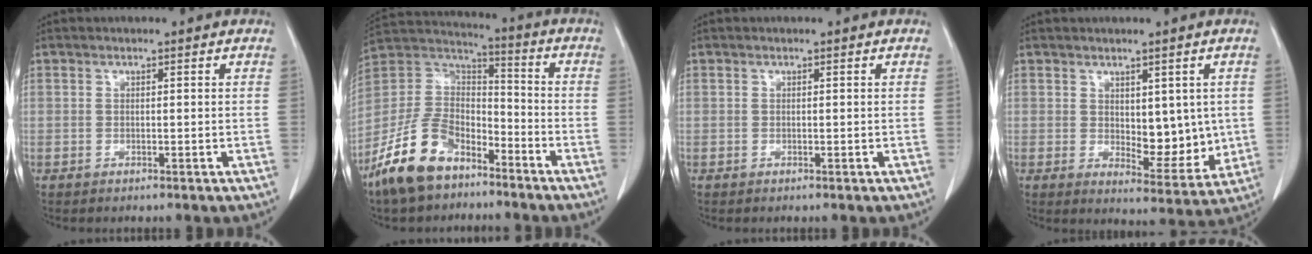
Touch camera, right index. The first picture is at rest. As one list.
[{"total": 14.5, "force": [-9.5, 7.6, 7.8], "torque": [-0.174, 0.013, -0.189]}, {"total": 0.0}, {"total": 7.8, "force": [0.6, 3.8, 6.7], "torque": [-0.080, -0.010, 0.023]}]